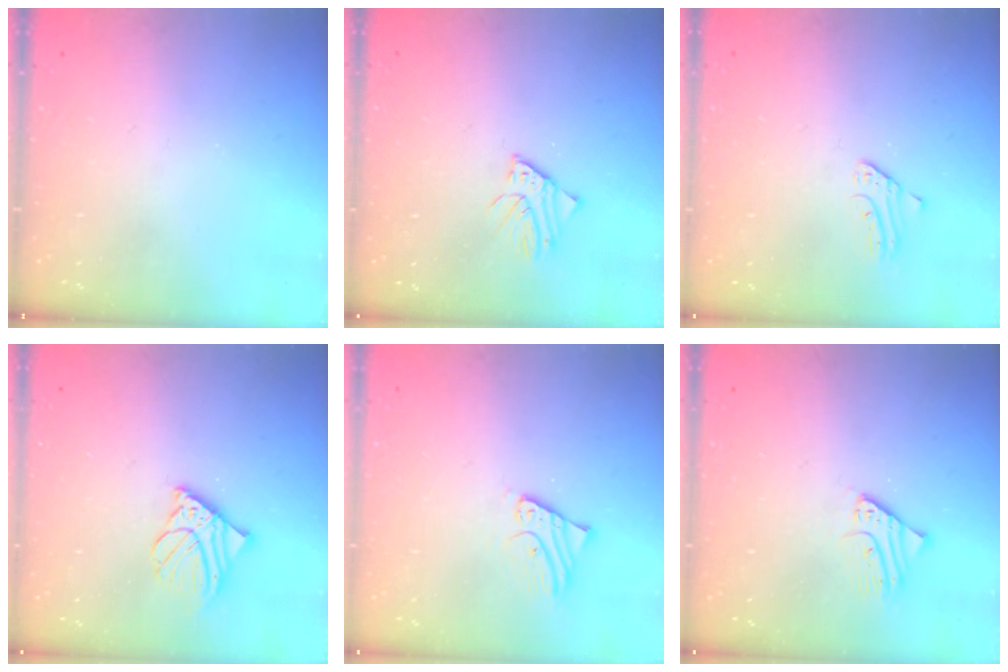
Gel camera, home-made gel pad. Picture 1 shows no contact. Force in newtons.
{"total": 1.8, "press": 1.8, "slide": 0.2}
{"total": 2.3, "press": 2.3, "slide": 0.2}
{"total": 6.9, "press": 6.9, "slide": 1.0}
{"total": 2.6, "press": 2.6, "slide": 0.1}
{"total": 2.3, "press": 2.3, "slide": 0.1}